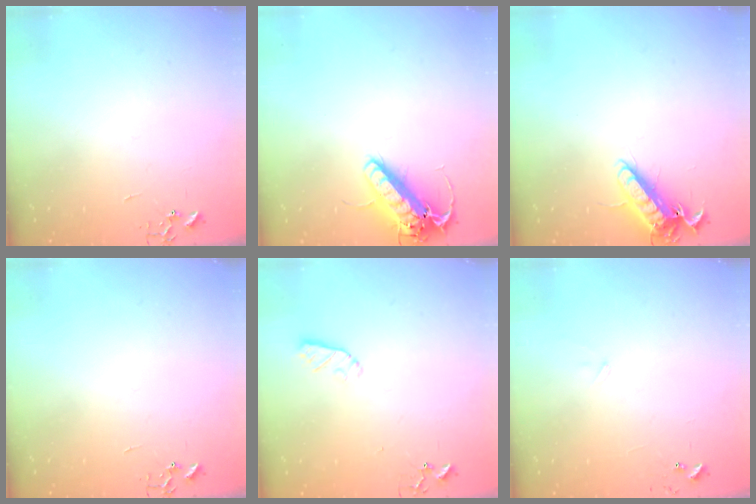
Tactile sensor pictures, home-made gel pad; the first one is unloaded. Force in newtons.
{"total": 15.6, "press": 15.3, "slide": 3.2}
{"total": 12.9, "press": 12.8, "slide": 1.7}
{"total": 0.0}
{"total": 4.4, "press": 4.4, "slide": 0.6}
{"total": 5.8, "press": 5.8, "slide": 0.5}